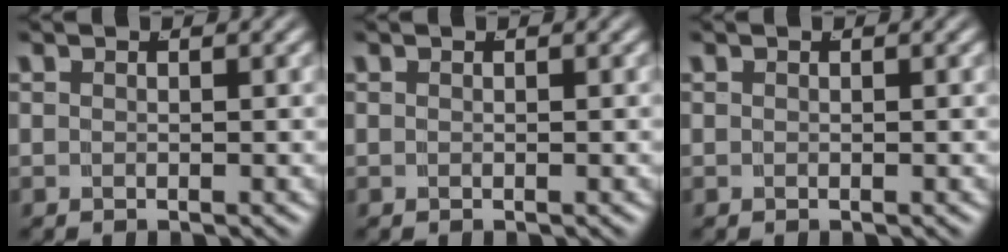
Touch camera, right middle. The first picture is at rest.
{"total": 0.0}
{"total": 0.0}